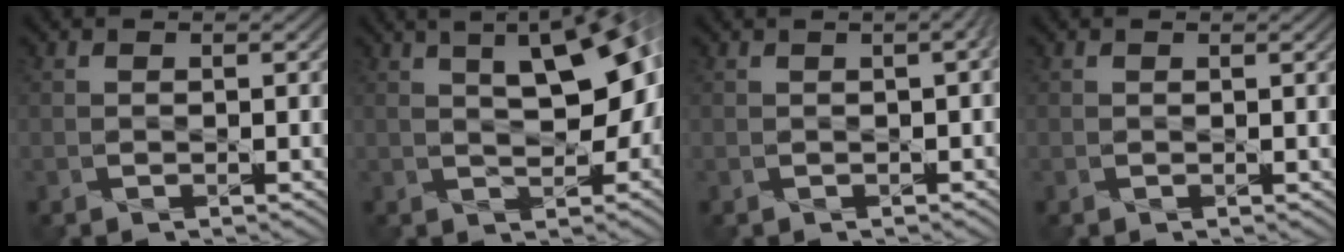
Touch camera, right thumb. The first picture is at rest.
{"total": 10.0, "force": [2.6, 4.6, 8.5], "torque": [-0.127, 0.011, 0.048]}
{"total": 3.6, "force": [-0.8, 1.6, 3.2], "torque": [-0.034, -0.011, 0.002]}
{"total": 0.9, "force": [0.3, 0.3, 0.8], "torque": [-0.015, -0.008, 0.006]}